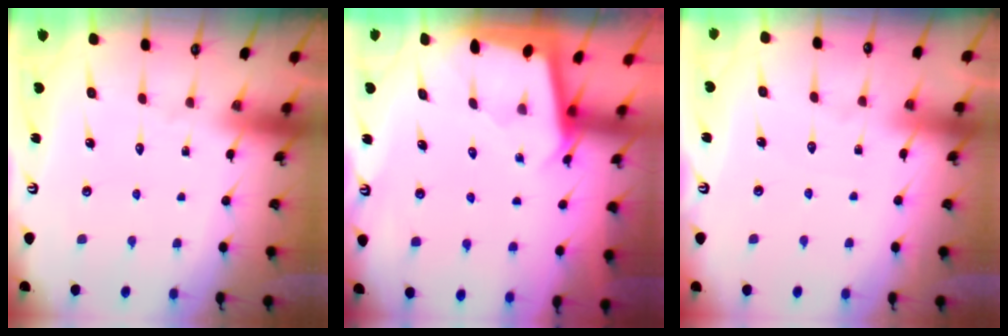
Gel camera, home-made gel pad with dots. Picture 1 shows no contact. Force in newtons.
{"total": 1.8, "press": 1.8, "slide": 0.1}
{"total": 2.2, "press": 2.2, "slide": 0.2}